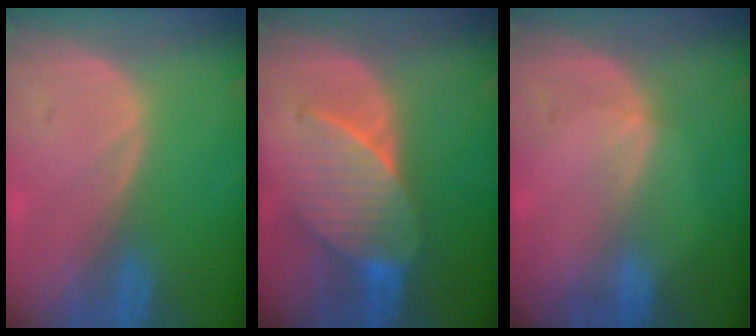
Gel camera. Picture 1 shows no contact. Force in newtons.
{"total": 7.5, "press": 7.4, "slide": 1.0}
{"total": 1.3, "press": 0.9, "slide": 0.9}